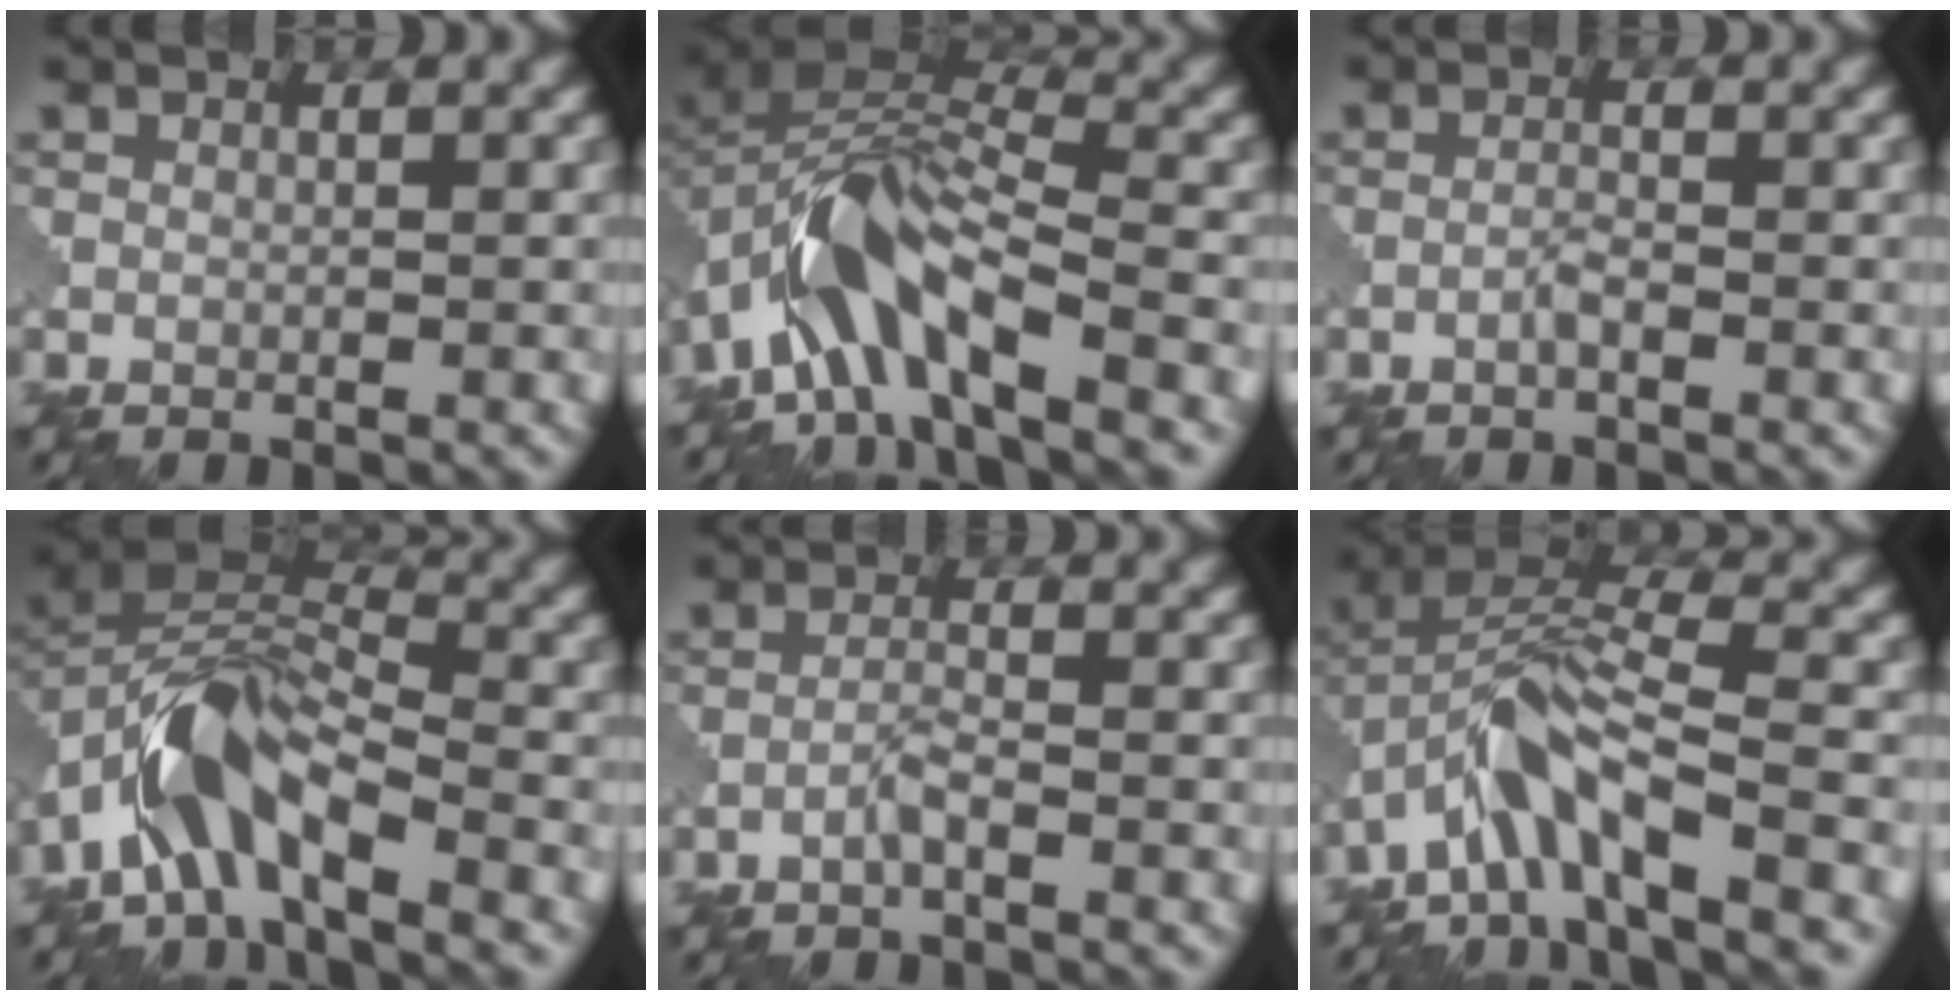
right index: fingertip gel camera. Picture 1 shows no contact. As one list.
[{"total": 8.7, "force": [-4.5, 3.3, 6.7], "torque": [-0.109, 0.009, -0.099]}, {"total": 1.1, "force": [-0.7, 0.2, 0.9], "torque": [-0.018, 0.004, -0.016]}, {"total": 7.4, "force": [-4.0, 2.9, 5.5], "torque": [-0.091, 0.009, -0.091]}, {"total": 1.6, "force": [-1.0, 0.1, 1.2], "torque": [-0.024, 0.007, -0.024]}, {"total": 7.4, "force": [-3.9, 2.1, 5.9], "torque": [-0.107, 0.013, -0.084]}]